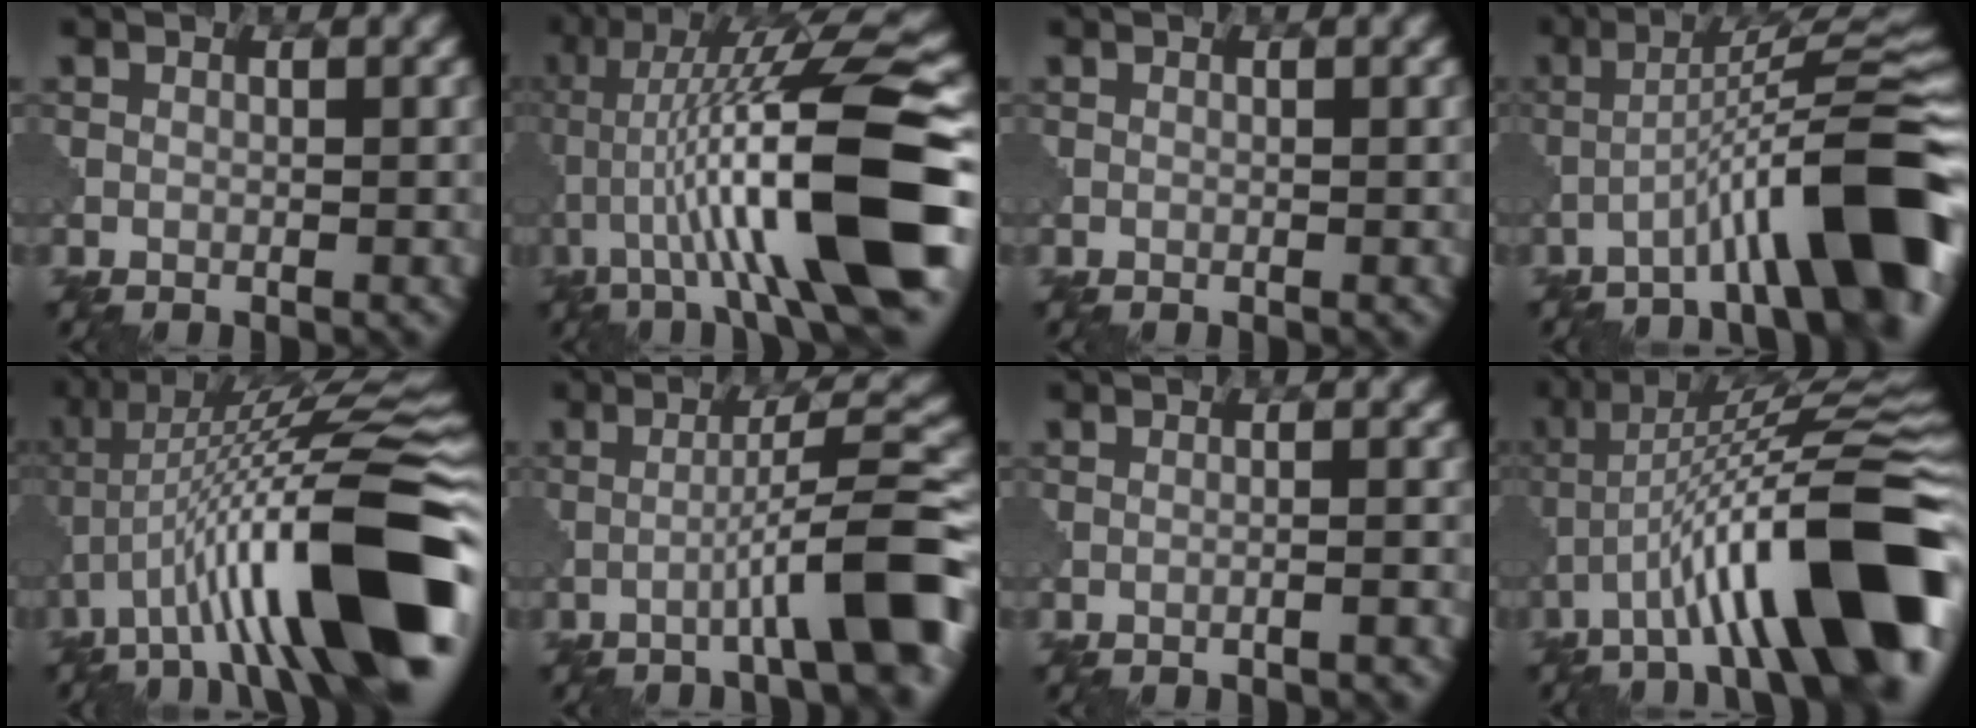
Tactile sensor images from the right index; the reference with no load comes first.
{"total": 14.0, "force": [-2.4, 1.9, 13.7], "torque": [-0.208, 0.035, -0.034]}
{"total": 0.0}
{"total": 11.2, "force": [-5.5, 1.4, 9.6], "torque": [-0.134, 0.029, -0.085]}
{"total": 16.1, "force": [-4.5, 4.0, 15.0], "torque": [-0.239, 0.029, -0.070]}
{"total": 7.8, "force": [-2.9, 0.7, 7.2], "torque": [-0.097, 0.025, -0.057]}
{"total": 1.4, "force": [-0.8, 0.3, 1.1], "torque": [-0.009, 0.006, -0.030]}
{"total": 14.7, "force": [-5.4, 3.1, 13.3], "torque": [-0.209, 0.020, -0.080]}